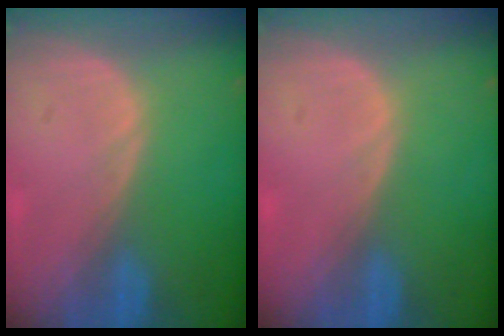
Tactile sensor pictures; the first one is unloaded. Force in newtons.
{"total": 0.0}